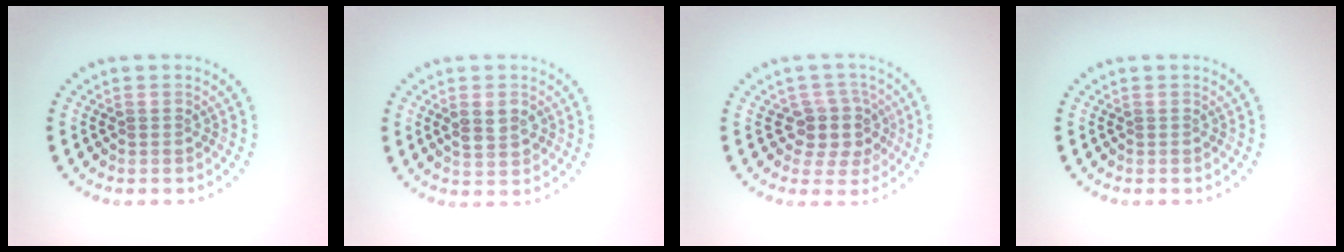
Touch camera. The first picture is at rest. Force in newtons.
{"total": 2.4, "press": 2.4, "slide": 0.2}
{"total": 3.2, "press": 2.6, "slide": 2.0}
{"total": 0.0}